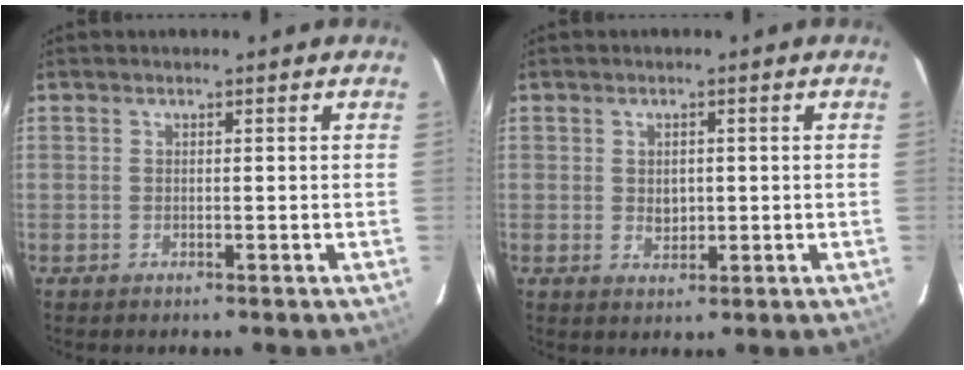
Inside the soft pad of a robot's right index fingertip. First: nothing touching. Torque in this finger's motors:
{"motor_torque": [-0.01, -0.02, -0.04, -0.01]}